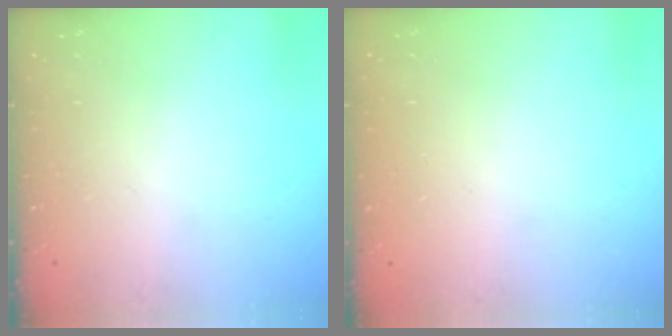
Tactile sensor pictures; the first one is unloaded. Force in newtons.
{"total": 0.0}